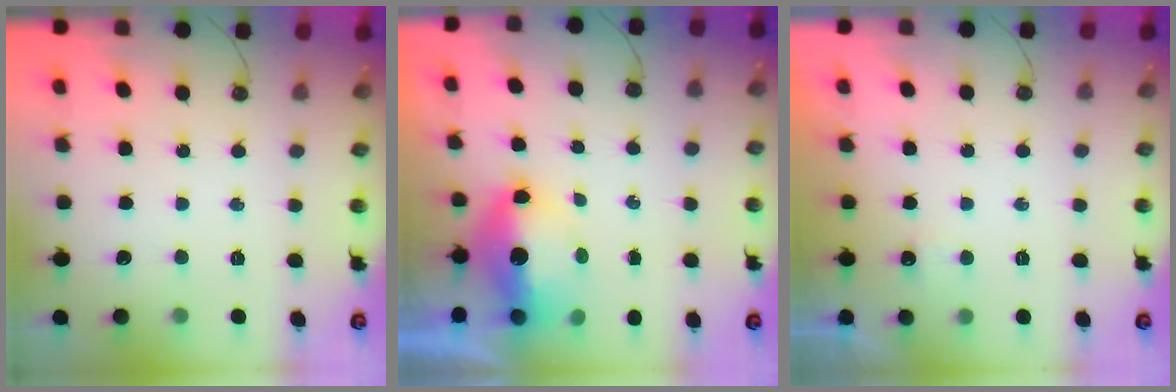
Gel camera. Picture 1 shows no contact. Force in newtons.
{"total": 8.9, "press": 8.9, "slide": 0.8}
{"total": 2.2, "press": 2.1, "slide": 0.4}